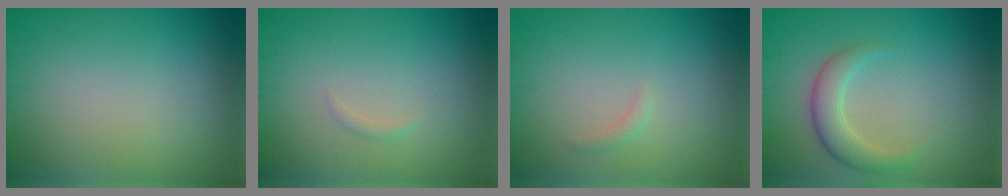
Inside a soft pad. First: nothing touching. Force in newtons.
{"total": 0.5, "press": 0.5, "slide": 0.0}
{"total": 0.7, "press": 0.7, "slide": 0.1}
{"total": 2.9, "press": 2.9, "slide": 0.2}